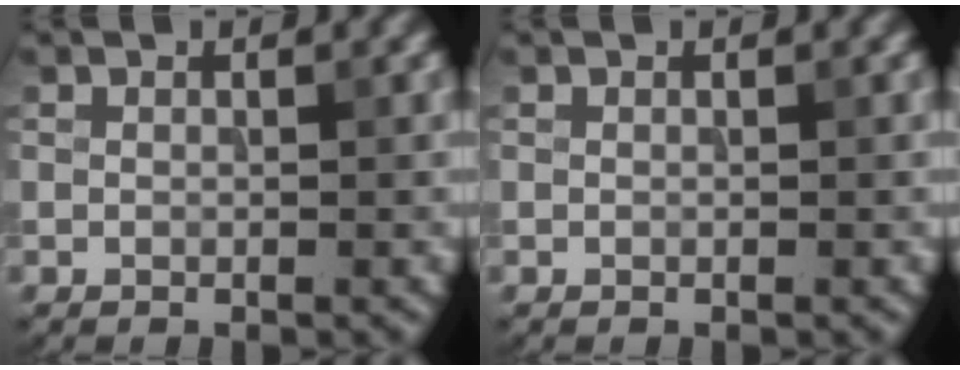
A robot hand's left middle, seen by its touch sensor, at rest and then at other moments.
{"total": 0.0}